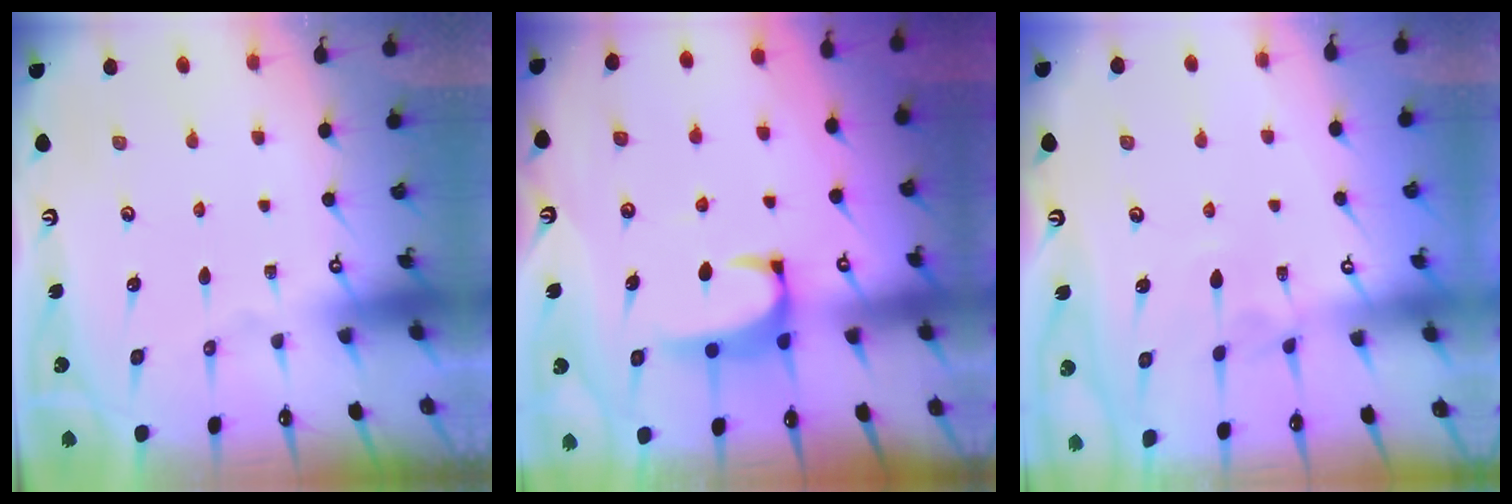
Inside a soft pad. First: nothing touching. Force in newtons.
{"total": 2.0, "press": 1.9, "slide": 0.6}
{"total": 3.3, "press": 3.3, "slide": 0.5}